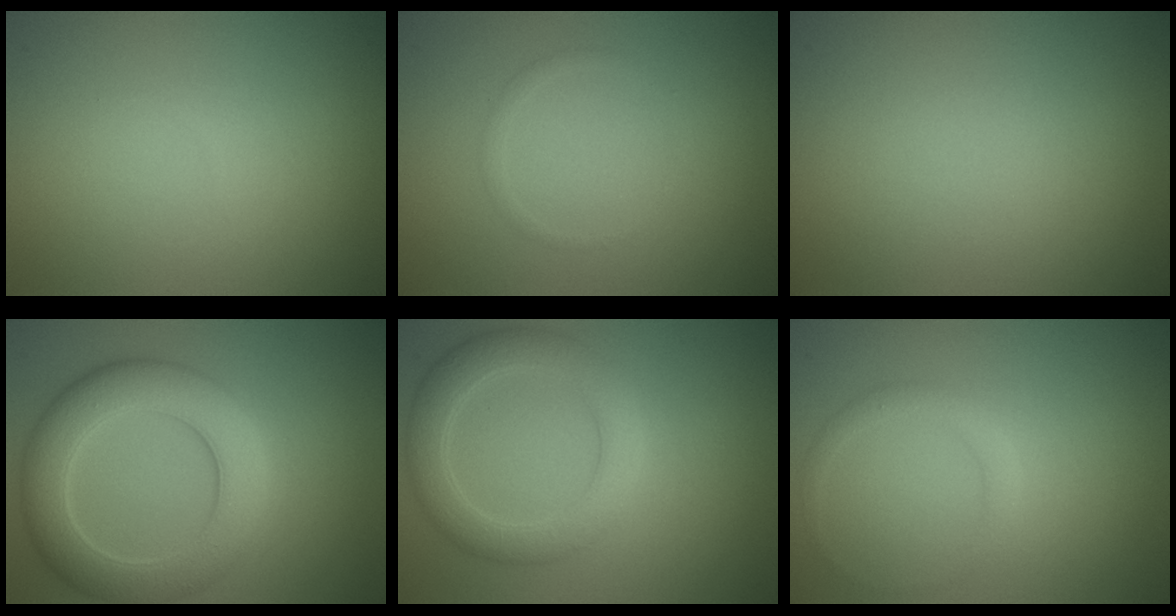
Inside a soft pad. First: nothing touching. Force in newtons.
{"total": 0.7, "press": 0.7, "slide": 0.0}
{"total": 0.0}
{"total": 7.1, "press": 7.1, "slide": 0.3}
{"total": 4.2, "press": 4.2, "slide": 0.1}
{"total": 1.4, "press": 1.4, "slide": 0.1}